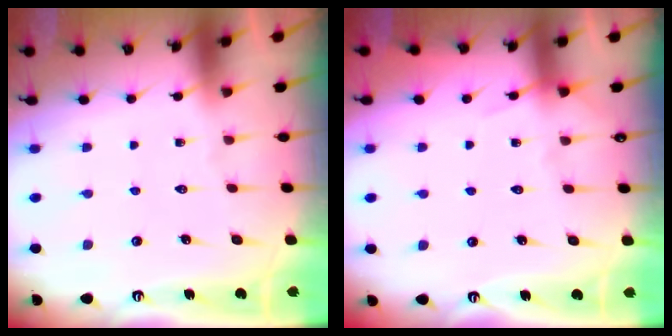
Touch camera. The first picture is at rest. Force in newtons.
{"total": 4.3, "press": 4.3, "slide": 0.6}